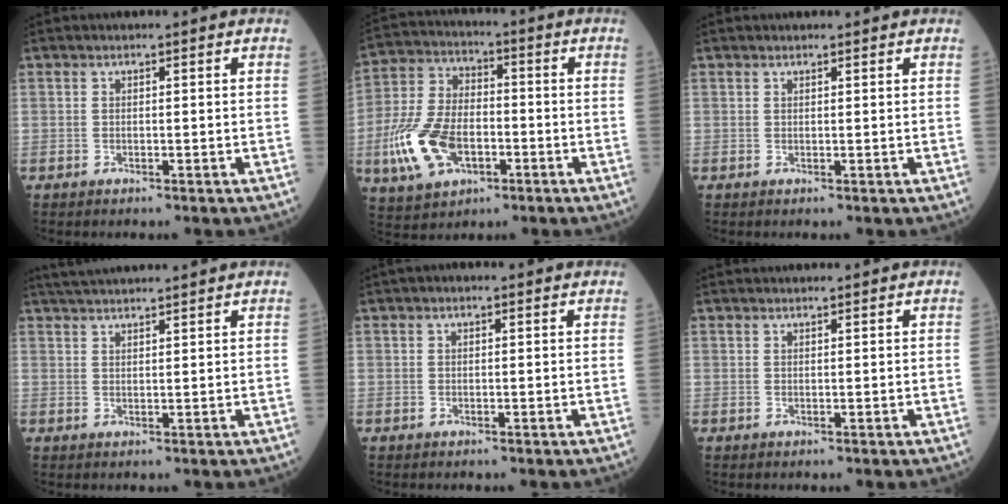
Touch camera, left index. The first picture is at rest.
{"total": 13.0, "force": [-4.2, 7.4, 9.8], "torque": [-0.227, 0.002, -0.077]}
{"total": 1.0, "force": [0.9, 0.3, 0.1], "torque": [-0.011, 0.008, 0.010]}
{"total": 7.9, "force": [7.3, -0.3, 2.9], "torque": [-0.051, 0.036, 0.112]}
{"total": 1.1, "force": [0.8, 0.5, 0.6], "torque": [-0.015, 0.015, 0.008]}
{"total": 2.9, "force": [2.8, 0.3, 0.7], "torque": [-0.009, 0.024, 0.036]}